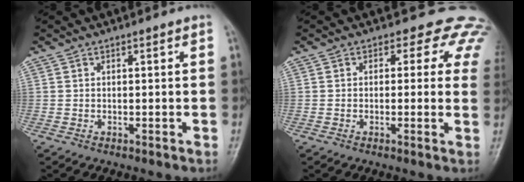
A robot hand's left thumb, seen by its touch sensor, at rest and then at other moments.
{"total": 8.0, "force": [4.9, 5.3, 3.6], "torque": [0.006, -0.008, 0.026]}